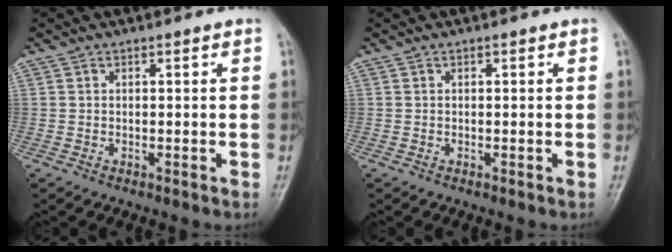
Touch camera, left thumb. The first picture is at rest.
{"total": 0.0}